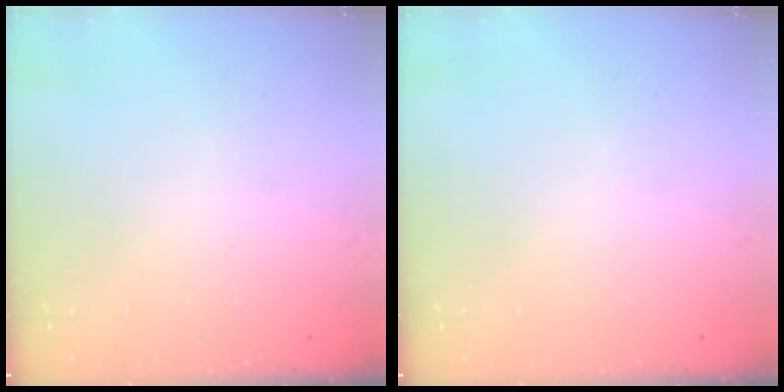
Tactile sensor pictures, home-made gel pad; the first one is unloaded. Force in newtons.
{"total": 0.0}